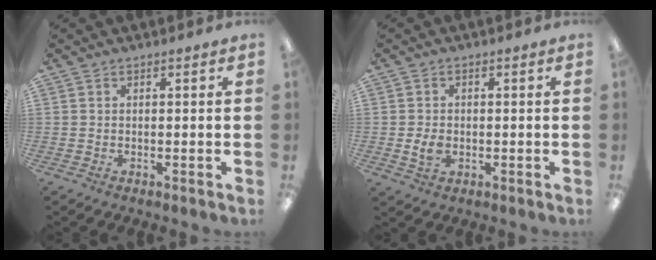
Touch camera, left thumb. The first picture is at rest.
{"total": 3.6, "force": [-0.5, 2.7, 2.3], "torque": [-0.039, 0.000, -0.011]}